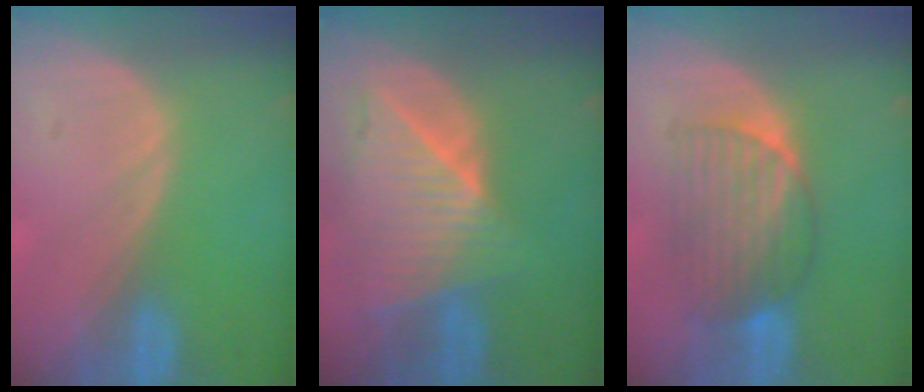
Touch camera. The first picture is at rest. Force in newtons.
{"total": 9.1, "press": 8.1, "slide": 4.0}
{"total": 6.9, "press": 6.9, "slide": 0.4}